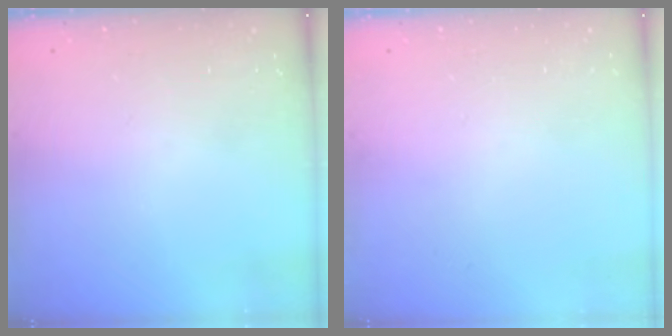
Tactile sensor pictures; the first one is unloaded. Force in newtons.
{"total": 0.0}